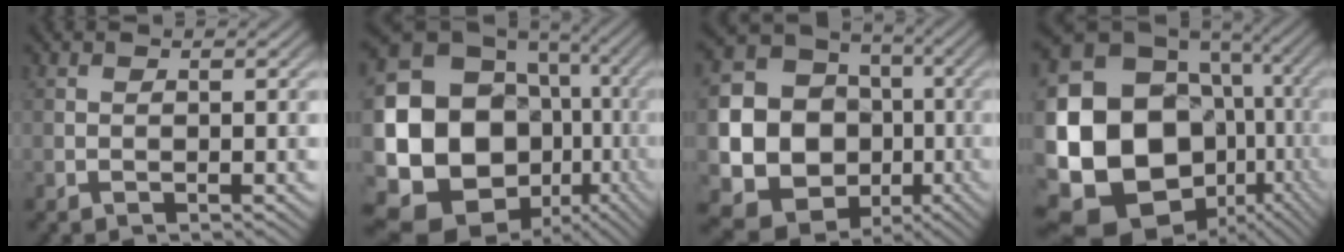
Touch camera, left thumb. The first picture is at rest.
{"total": 22.4, "force": [-4.1, 19.2, 10.8], "torque": [-0.244, -0.042, -0.059]}
{"total": 19.3, "force": [-2.7, 17.3, 8.0], "torque": [-0.206, -0.029, -0.053]}
{"total": 22.4, "force": [-2.9, 18.3, 12.7], "torque": [-0.294, -0.021, -0.033]}